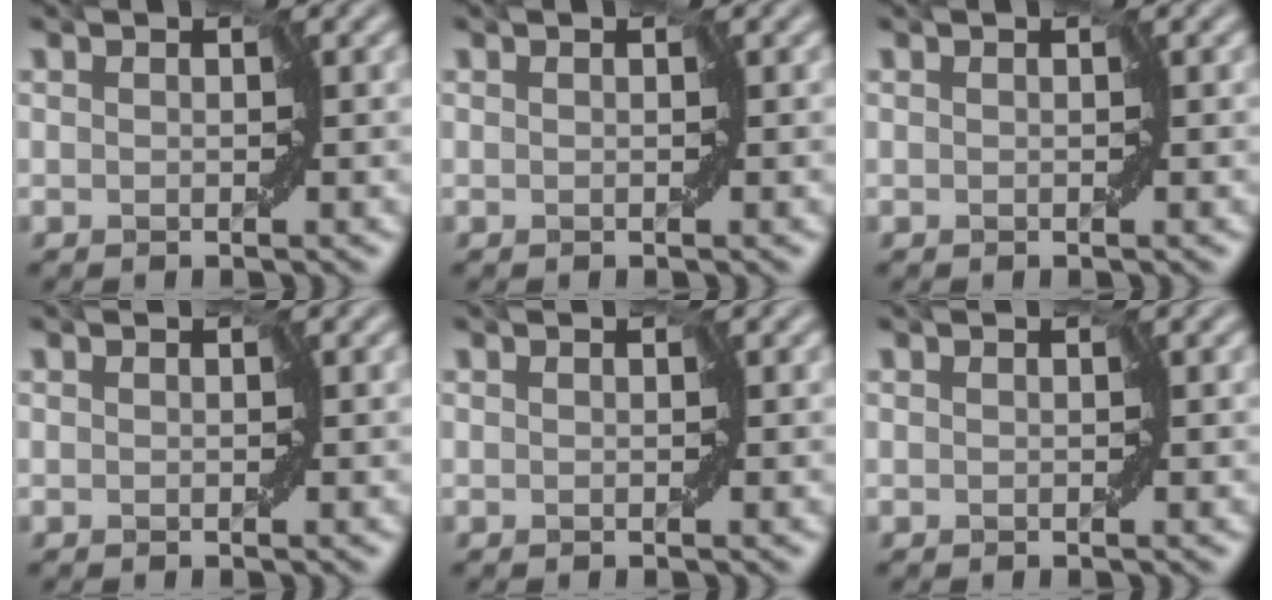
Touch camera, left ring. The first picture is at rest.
{"total": 0.0}
{"total": 0.0}
{"total": 0.0}
{"total": 0.0}
{"total": 0.0}